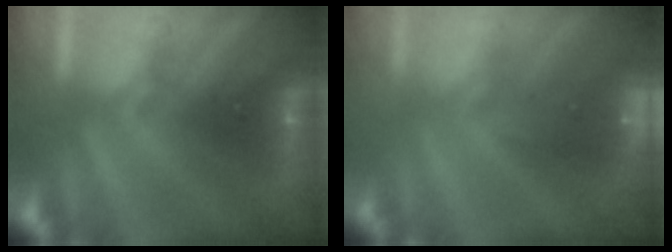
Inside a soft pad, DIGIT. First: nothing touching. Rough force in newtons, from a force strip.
{"total": 9.4}